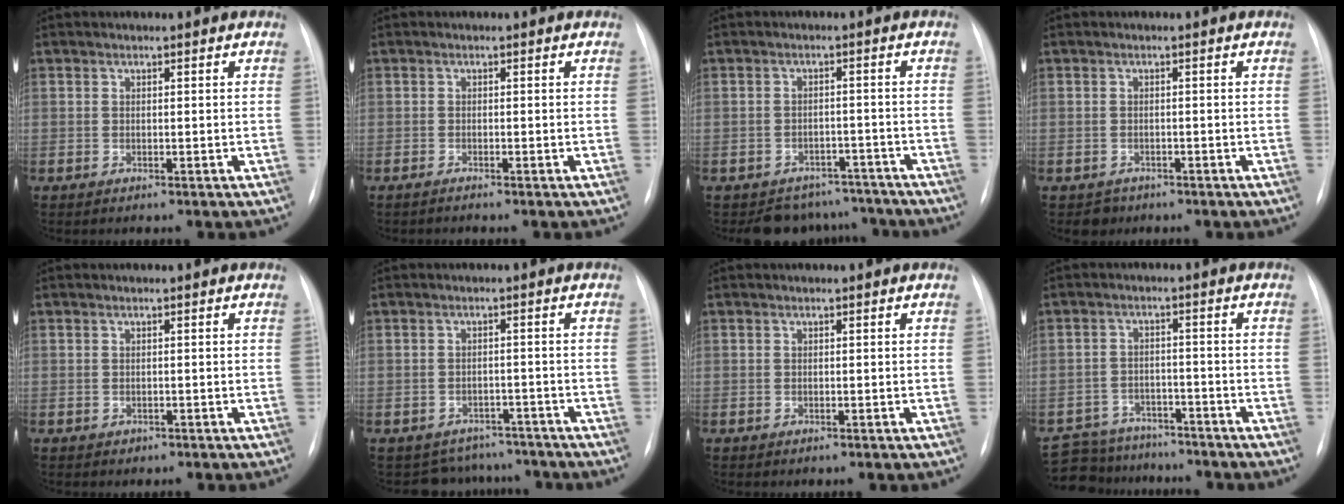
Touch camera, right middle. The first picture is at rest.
{"total": 0.9, "force": [-0.8, -0.1, 0.3], "torque": [-0.007, -0.001, -0.013]}
{"total": 7.3, "force": [-6.5, 3.3, -0.9], "torque": [0.028, 0.028, -0.081]}
{"total": 1.9, "force": [-1.2, 1.4, -0.1], "torque": [0.000, 0.005, -0.018]}
{"total": 0.7, "force": [-0.3, 0.6, 0.1], "torque": [-0.004, 0.002, -0.003]}
{"total": 6.6, "force": [-5.9, 2.9, -1.0], "torque": [0.021, 0.025, -0.072]}
{"total": 0.0}
{"total": 10.0, "force": [-9.1, 4.1, 0.8], "torque": [-0.015, 0.018, -0.131]}